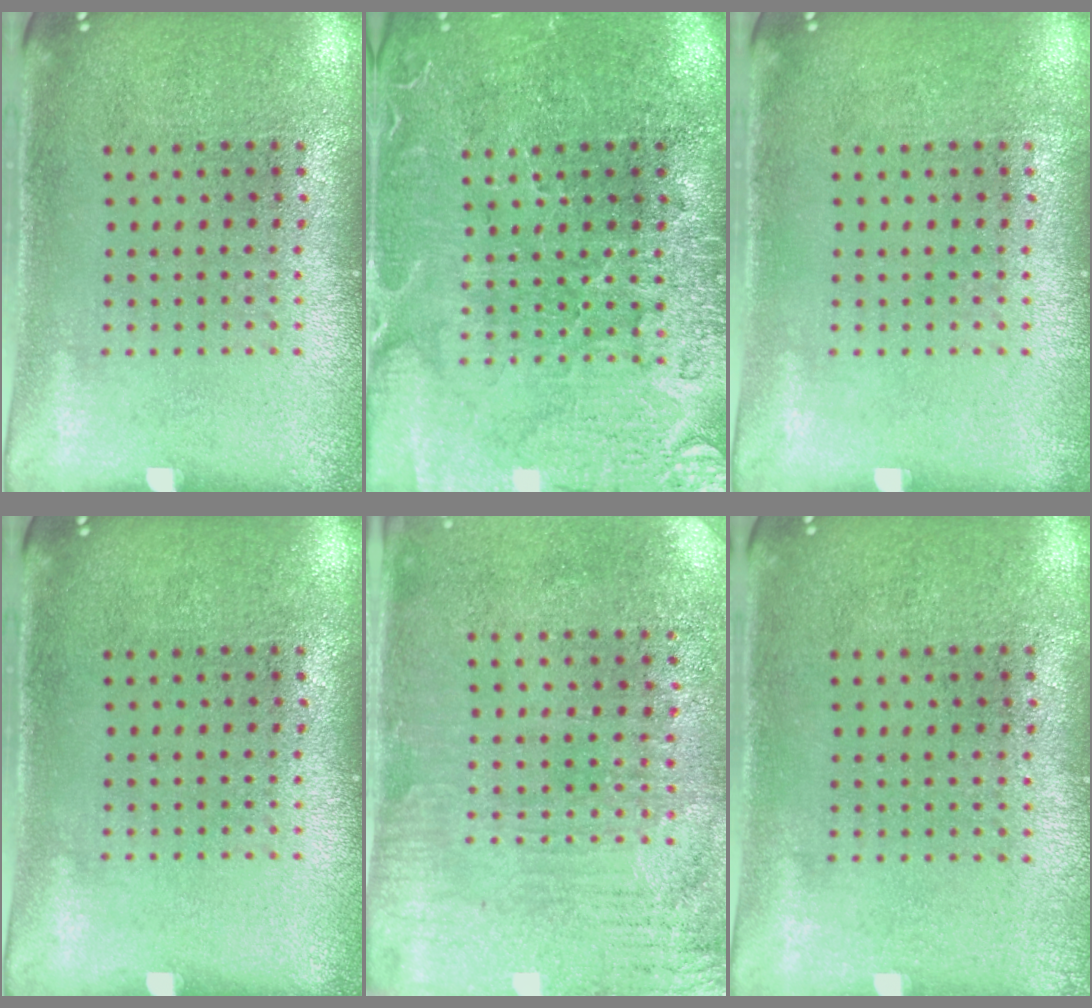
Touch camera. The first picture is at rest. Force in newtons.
{"total": 3.6, "press": 3.5, "slide": 1.1}
{"total": 0.0}
{"total": 0.0}
{"total": 3.2, "press": 2.8, "slide": 1.7}
{"total": 0.0}